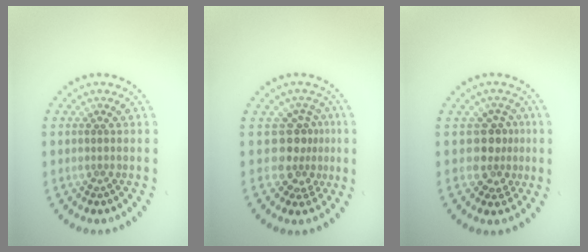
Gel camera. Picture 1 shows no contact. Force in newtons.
{"total": 3.0, "press": 2.2, "slide": 2.1}
{"total": 2.8, "press": 2.4, "slide": 1.5}